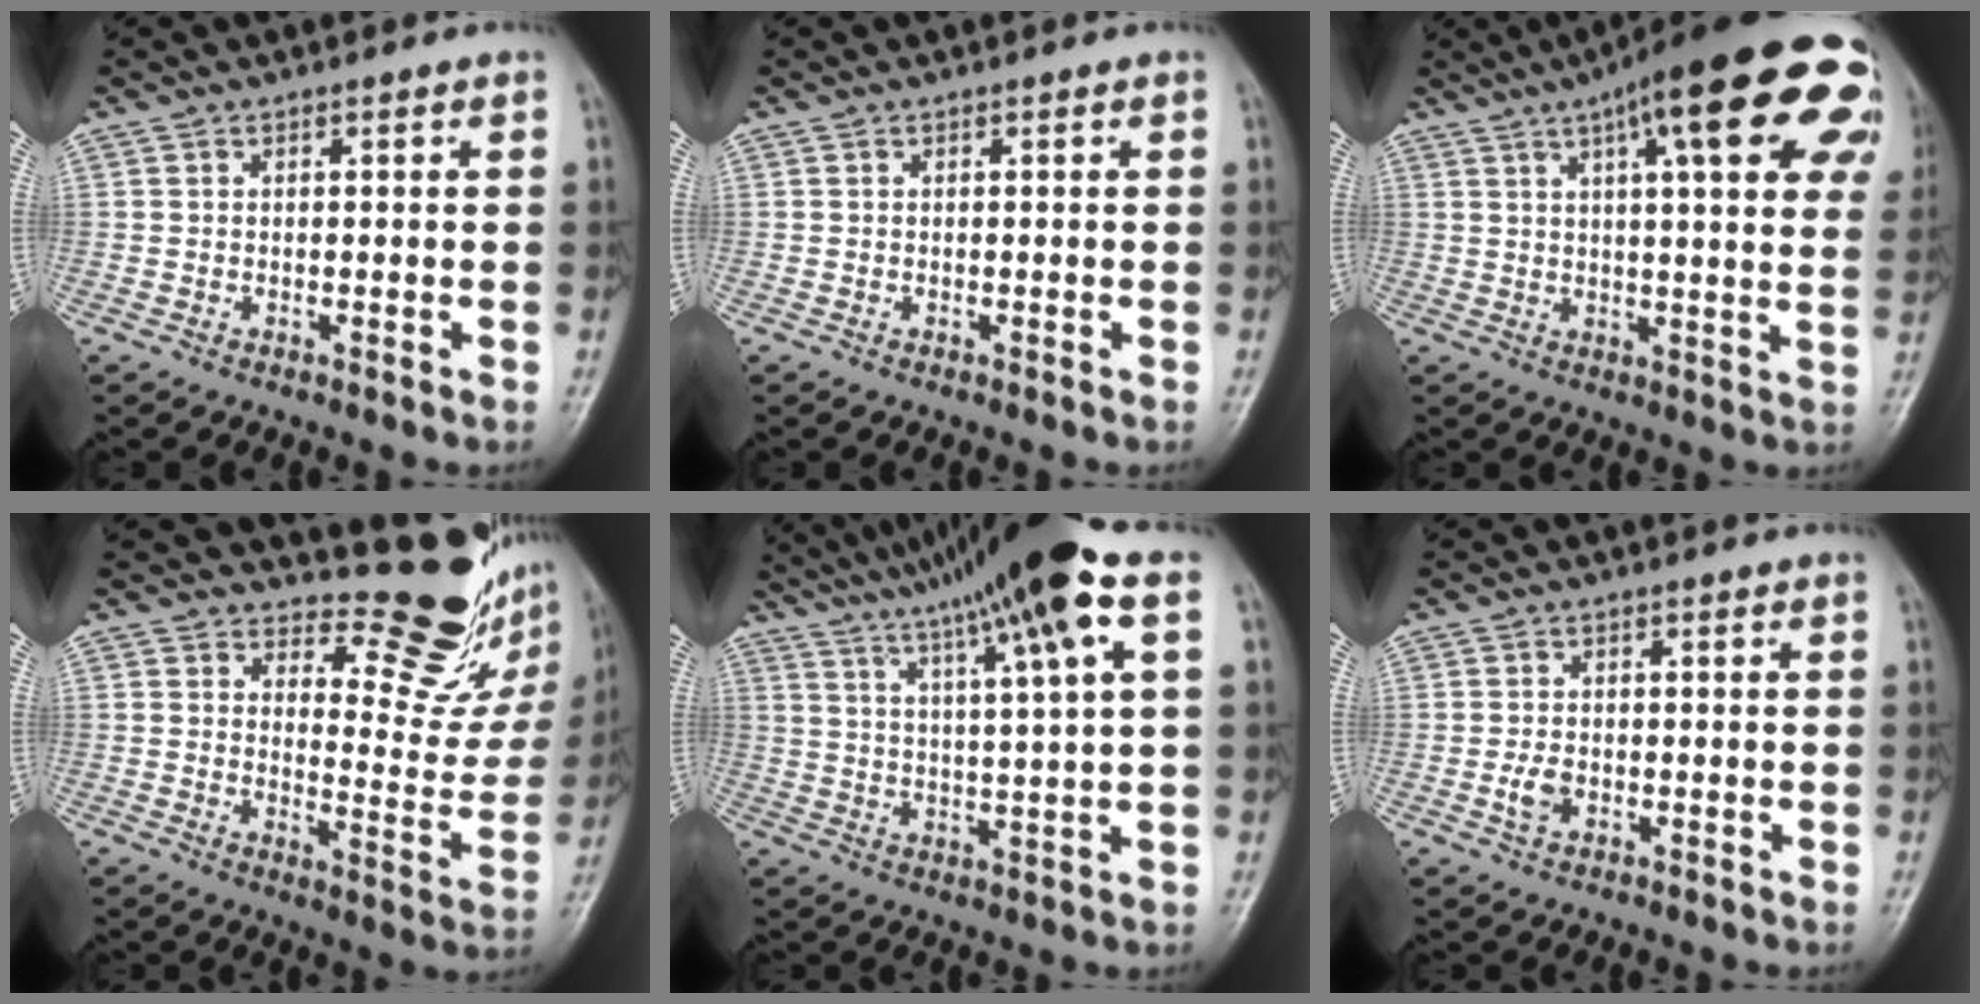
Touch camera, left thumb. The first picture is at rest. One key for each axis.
{"total": 0.0}
{"total": 27.2, "fx": 11.9, "fy": 7.3, "fz": 23.4, "tx": -0.264, "ty": 0.019, "tz": 0.153}
{"total": 14.9, "fx": 12.6, "fy": 5.5, "fz": 5.7, "tx": -0.027, "ty": -0.131, "tz": 0.152}
{"total": 18.4, "fx": 10.7, "fy": 0.9, "fz": 15.0, "tx": -0.244, "ty": 0.007, "tz": 0.167}
{"total": 2.8, "fx": -0.8, "fy": 1.9, "fz": 1.9, "tx": -0.036, "ty": 0.005, "tz": -0.016}